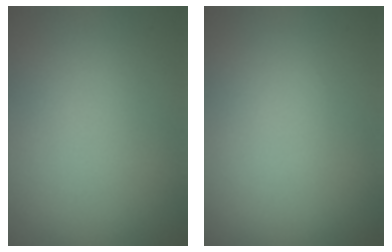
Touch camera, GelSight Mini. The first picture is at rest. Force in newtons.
{"total": 0.0}